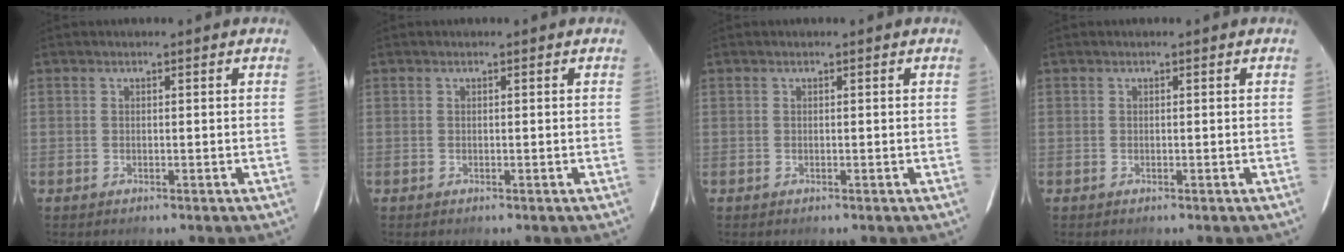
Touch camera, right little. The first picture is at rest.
{"total": 0.0}
{"total": 0.0}
{"total": 0.0}